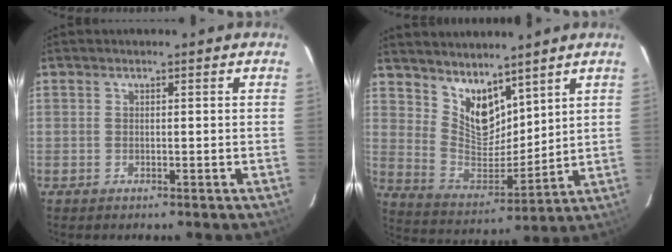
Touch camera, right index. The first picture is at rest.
{"total": 11.0, "force": [8.0, 5.4, 5.2], "torque": [-0.090, -0.009, 0.167]}